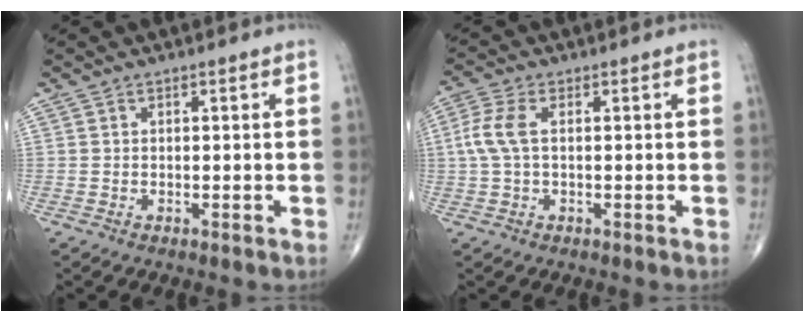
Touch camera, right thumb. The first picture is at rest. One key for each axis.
{"total": 5.4, "fx": 0.6, "fy": 2.7, "fz": 4.7, "tx": -0.132, "ty": 0.013, "tz": 0.007}